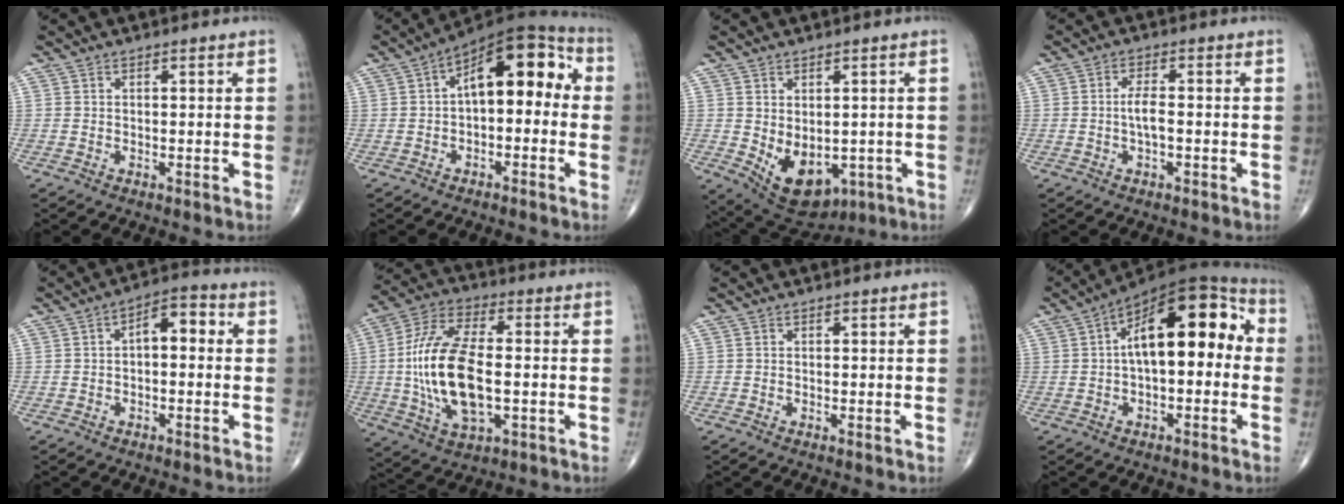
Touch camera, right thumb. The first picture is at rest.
{"total": 14.4, "force": [1.3, 7.4, 12.2], "torque": [-0.146, 0.046, 0.007]}
{"total": 10.7, "force": [-2.2, 6.9, 7.9], "torque": [-0.100, -0.005, -0.007]}
{"total": 3.3, "force": [-0.6, 1.2, 3.0], "torque": [-0.060, 0.007, -0.013]}
{"total": 6.2, "force": [0.3, 3.4, 5.1], "torque": [-0.058, 0.026, -0.007]}
{"total": 18.4, "force": [-1.3, 8.6, 16.2], "torque": [-0.326, 0.012, -0.021]}
{"total": 0.0}
{"total": 18.0, "force": [1.9, 8.6, 15.8], "torque": [-0.211, 0.049, 0.017]}